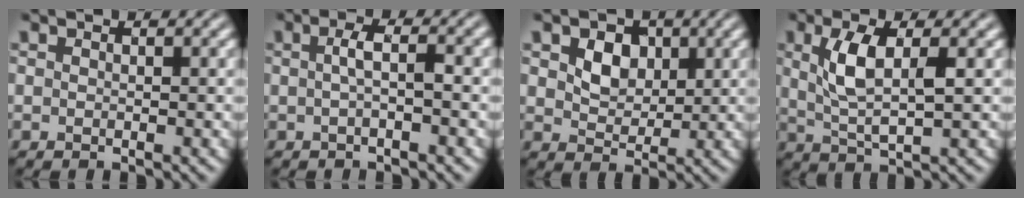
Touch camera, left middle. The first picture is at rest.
{"total": 2.2, "force": [-0.1, 0.4, 2.2], "torque": [-0.043, 0.008, -0.003]}
{"total": 3.5, "force": [1.1, 2.5, 2.1], "torque": [-0.043, -0.003, 0.014]}
{"total": 4.7, "force": [1.1, 1.8, 4.2], "torque": [-0.090, 0.002, 0.023]}